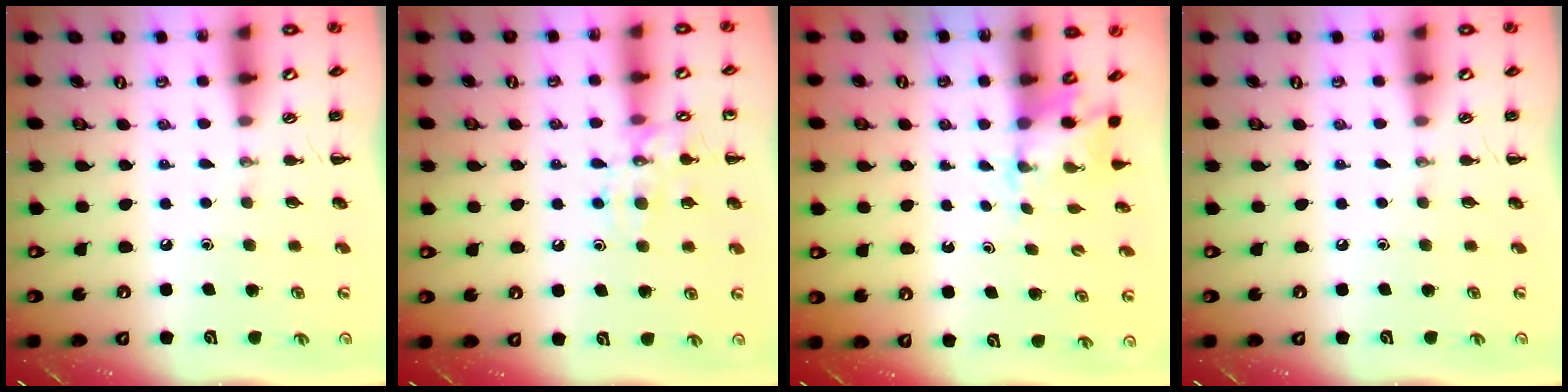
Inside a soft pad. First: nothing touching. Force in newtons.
{"total": 11.1, "press": 11.1, "slide": 0.6}
{"total": 1.7, "press": 1.5, "slide": 0.6}
{"total": 0.0}